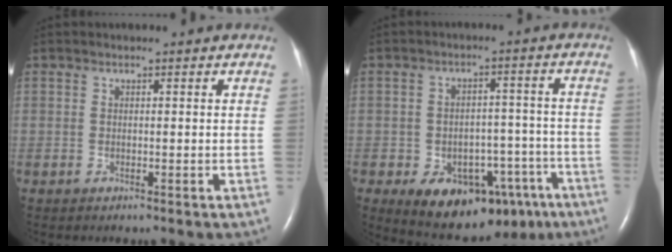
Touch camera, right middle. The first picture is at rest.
{"total": 15.2, "force": [-8.7, 8.7, 9.0], "torque": [-0.120, 0.026, -0.112]}